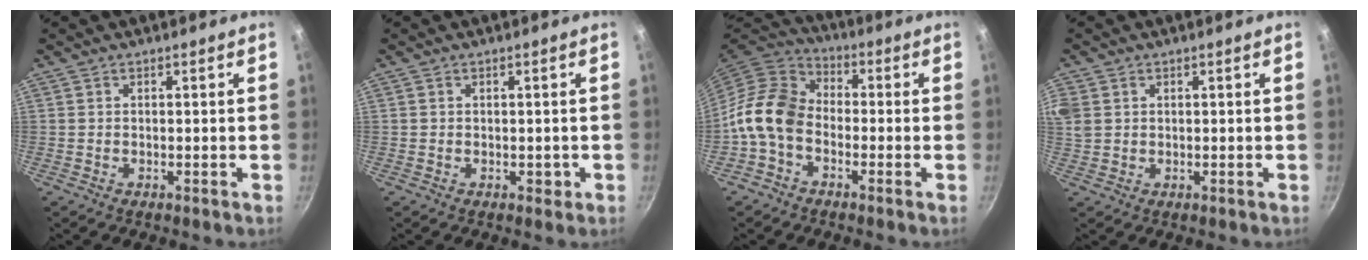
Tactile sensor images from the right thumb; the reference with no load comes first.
{"total": 1.5, "force": [-0.2, 1.2, 0.8], "torque": [-0.004, 0.001, -0.003]}
{"total": 11.2, "force": [-3.0, 8.1, 7.1], "torque": [-0.113, 0.038, -0.083]}
{"total": 6.5, "force": [1.9, 5.2, 3.4], "torque": [-0.074, 0.008, 0.042]}